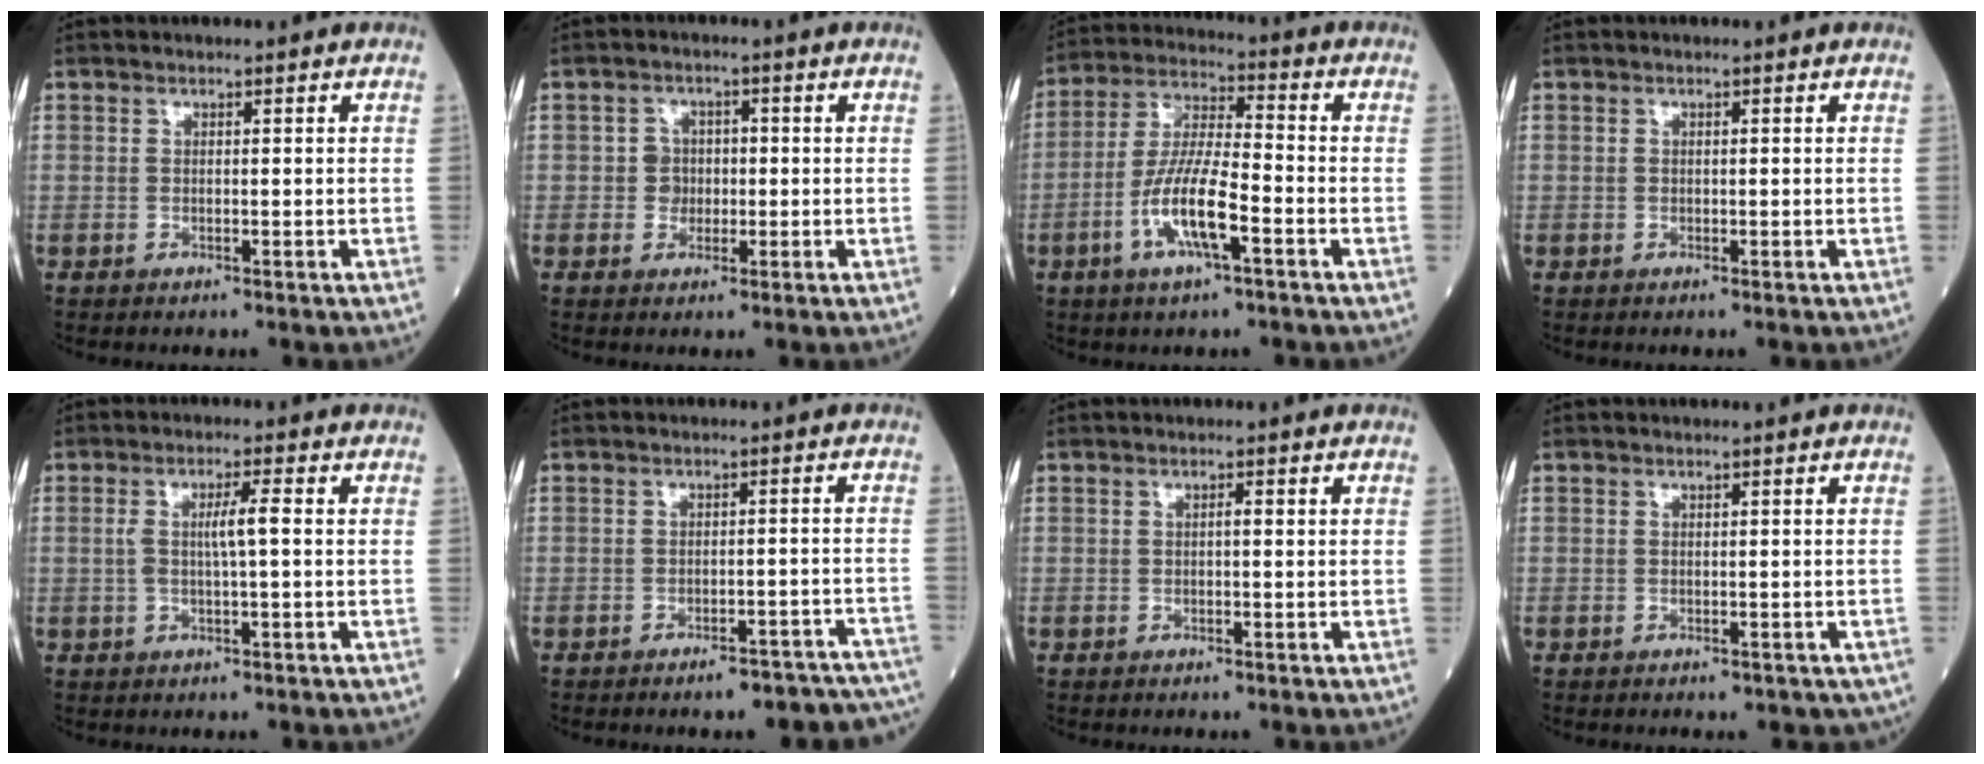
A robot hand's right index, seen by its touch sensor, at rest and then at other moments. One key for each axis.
{"total": 2.8, "fx": -0.4, "fy": 2.6, "fz": 1.1, "tx": -0.011, "ty": 0.006, "tz": -0.008}
{"total": 10.4, "fx": -4.0, "fy": 1.9, "fz": 9.5, "tx": -0.189, "ty": 0.000, "tz": -0.075}
{"total": 0.0}
{"total": 3.8, "fx": 0.2, "fy": 0.1, "fz": 3.8, "tx": -0.074, "ty": 0.005, "tz": 0.005}
{"total": 9.8, "fx": -8.8, "fy": 2.4, "fz": 3.6, "tx": -0.023, "ty": 0.023, "tz": -0.101}
{"total": 0.7, "fx": 0.0, "fy": 0.1, "fz": 0.7, "tx": -0.012, "ty": 0.001, "tz": 0.000}
{"total": 3.1, "fx": -2.3, "fy": 1.6, "fz": 1.3, "tx": -0.008, "ty": 0.000, "tz": -0.023}